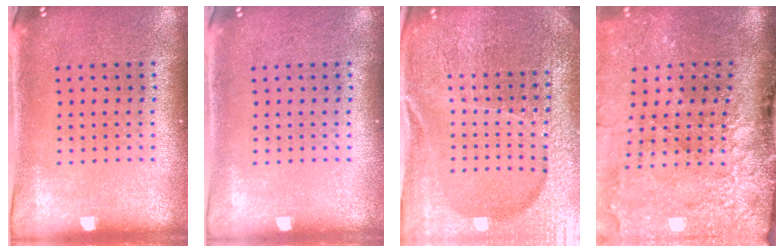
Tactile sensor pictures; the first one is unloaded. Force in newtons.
{"total": 0.0}
{"total": 5.5, "press": 5.0, "slide": 2.5}
{"total": 4.9, "press": 3.8, "slide": 3.0}